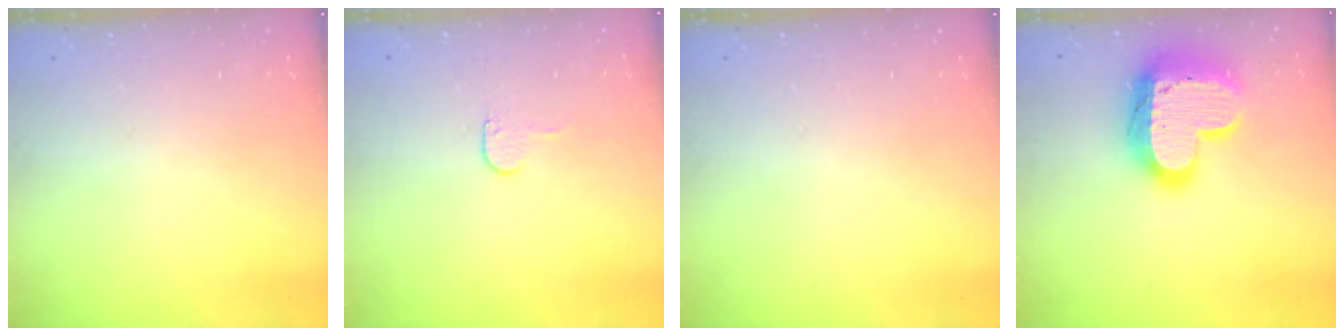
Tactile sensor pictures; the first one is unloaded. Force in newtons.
{"total": 4.5, "press": 4.5, "slide": 0.5}
{"total": 0.0}
{"total": 19.8, "press": 19.7, "slide": 1.5}